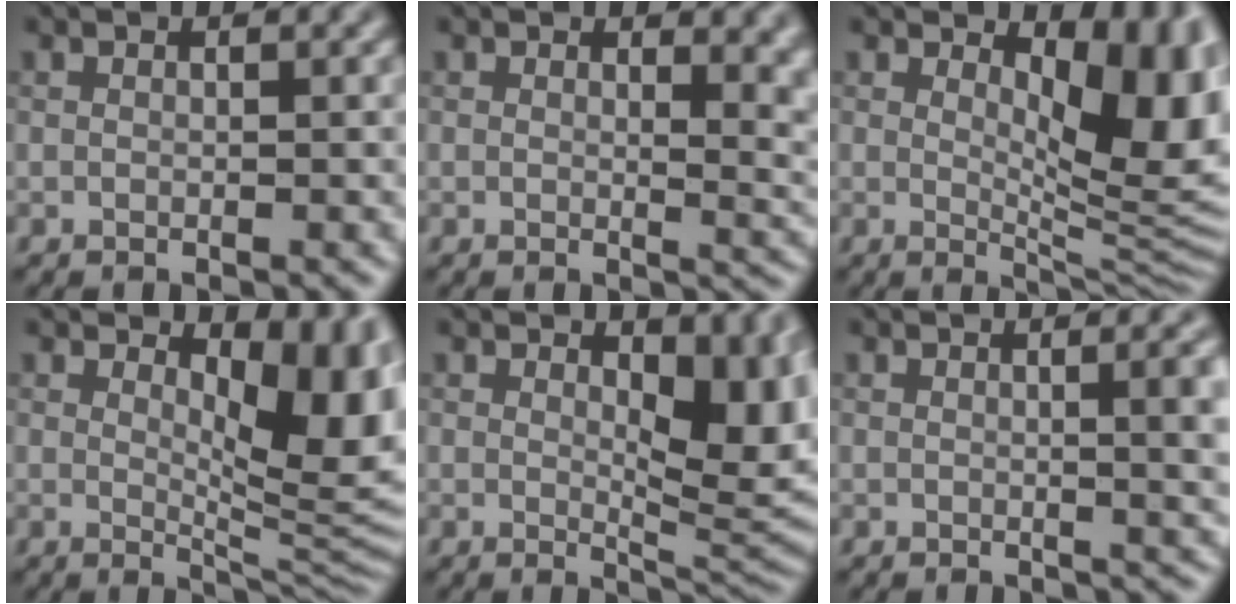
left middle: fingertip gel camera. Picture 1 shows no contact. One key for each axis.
{"total": 4.2, "fx": 1.6, "fy": 2.1, "fz": 3.2, "tx": -0.027, "ty": -0.013, "tz": 0.027}
{"total": 9.1, "fx": 2.7, "fy": 4.1, "fz": 7.7, "tx": -0.103, "ty": -0.015, "tz": 0.044}
{"total": 8.1, "fx": 2.4, "fy": 3.6, "fz": 6.9, "tx": -0.090, "ty": -0.015, "tz": 0.039}
{"total": 6.6, "fx": 1.7, "fy": 3.2, "fz": 5.5, "tx": -0.073, "ty": -0.012, "tz": 0.026}
{"total": 4.5, "fx": 0.4, "fy": 1.4, "fz": 4.2, "tx": -0.041, "ty": 0.009, "tz": 0.004}